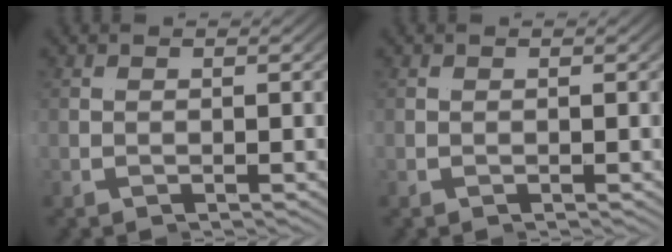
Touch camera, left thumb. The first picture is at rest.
{"total": 0.0}